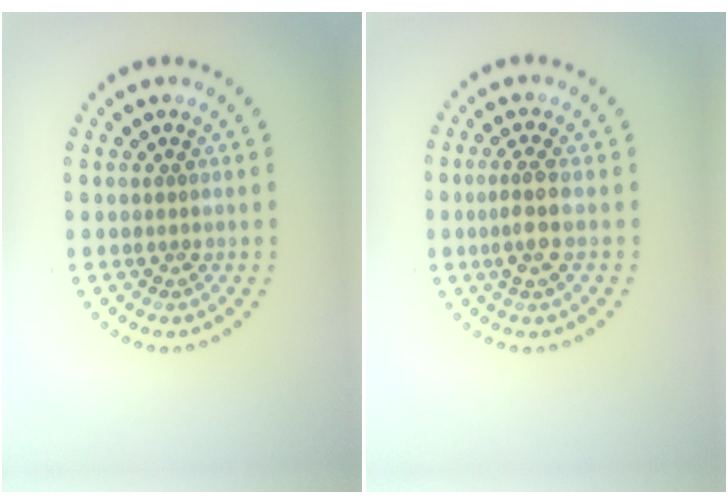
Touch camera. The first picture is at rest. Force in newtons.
{"total": 2.2, "press": 1.9, "slide": 1.2}